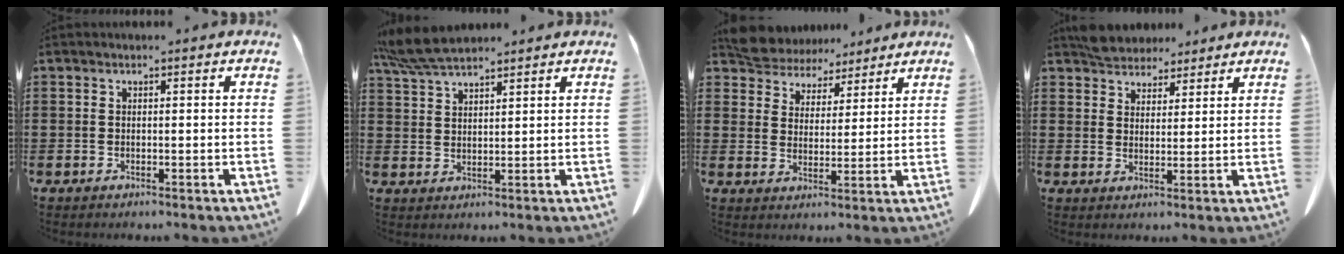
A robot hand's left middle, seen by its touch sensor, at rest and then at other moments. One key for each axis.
{"total": 6.1, "fx": 5.3, "fy": 1.1, "fz": 2.9, "tx": -0.072, "ty": -0.009, "tz": 0.103}
{"total": 6.3, "fx": 6.0, "fy": 2.0, "fz": 0.0, "tx": -0.037, "ty": -0.031, "tz": 0.112}
{"total": 4.5, "fx": 4.1, "fy": 1.6, "fz": 0.3, "tx": -0.021, "ty": -0.003, "tz": 0.083}